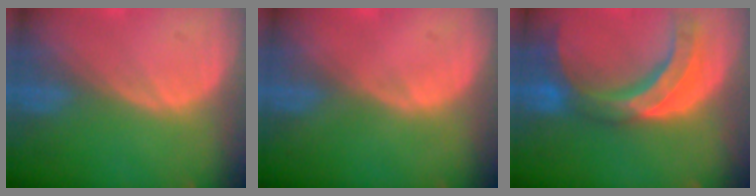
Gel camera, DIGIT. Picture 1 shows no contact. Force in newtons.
{"total": 0.0}
{"total": 10.8, "press": 9.4, "slide": 5.3}